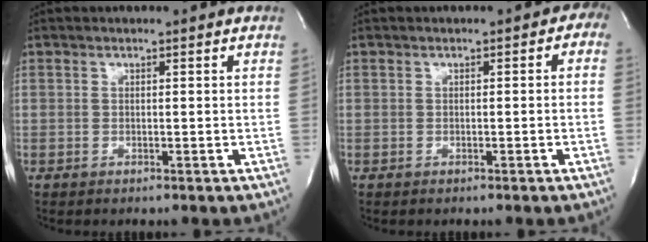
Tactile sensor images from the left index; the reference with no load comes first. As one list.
[{"total": 1.7, "force": [-0.8, 1.2, 0.9], "torque": [0.004, 0.013, -0.017]}]